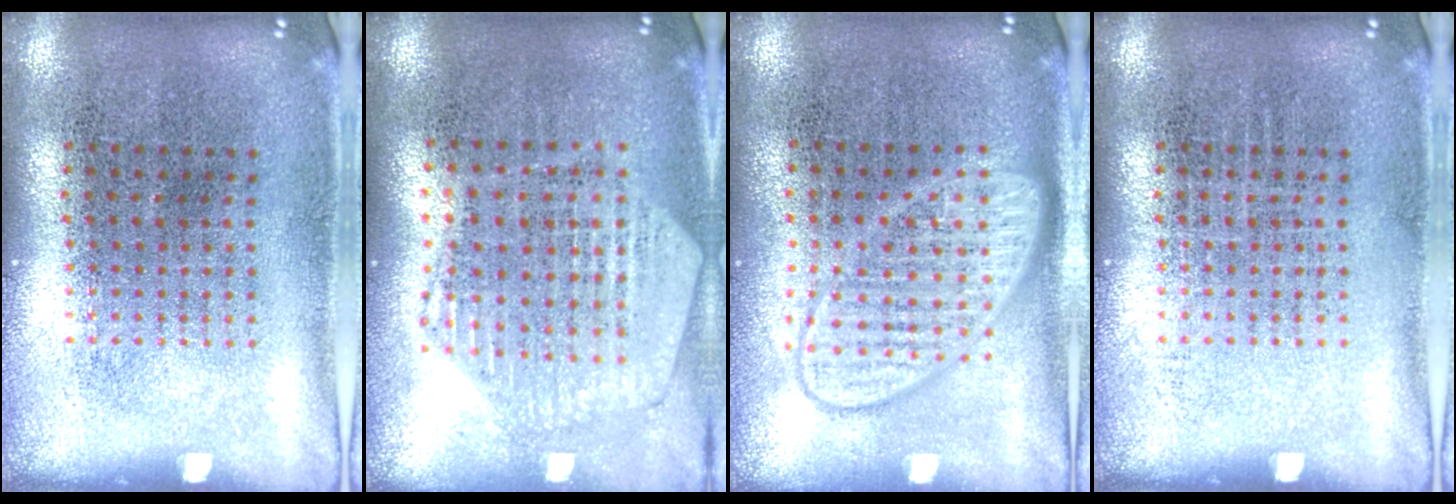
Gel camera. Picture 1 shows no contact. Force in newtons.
{"total": 1.1, "press": 1.1, "slide": 0.2}
{"total": 2.8, "press": 2.8, "slide": 0.5}
{"total": 0.0}